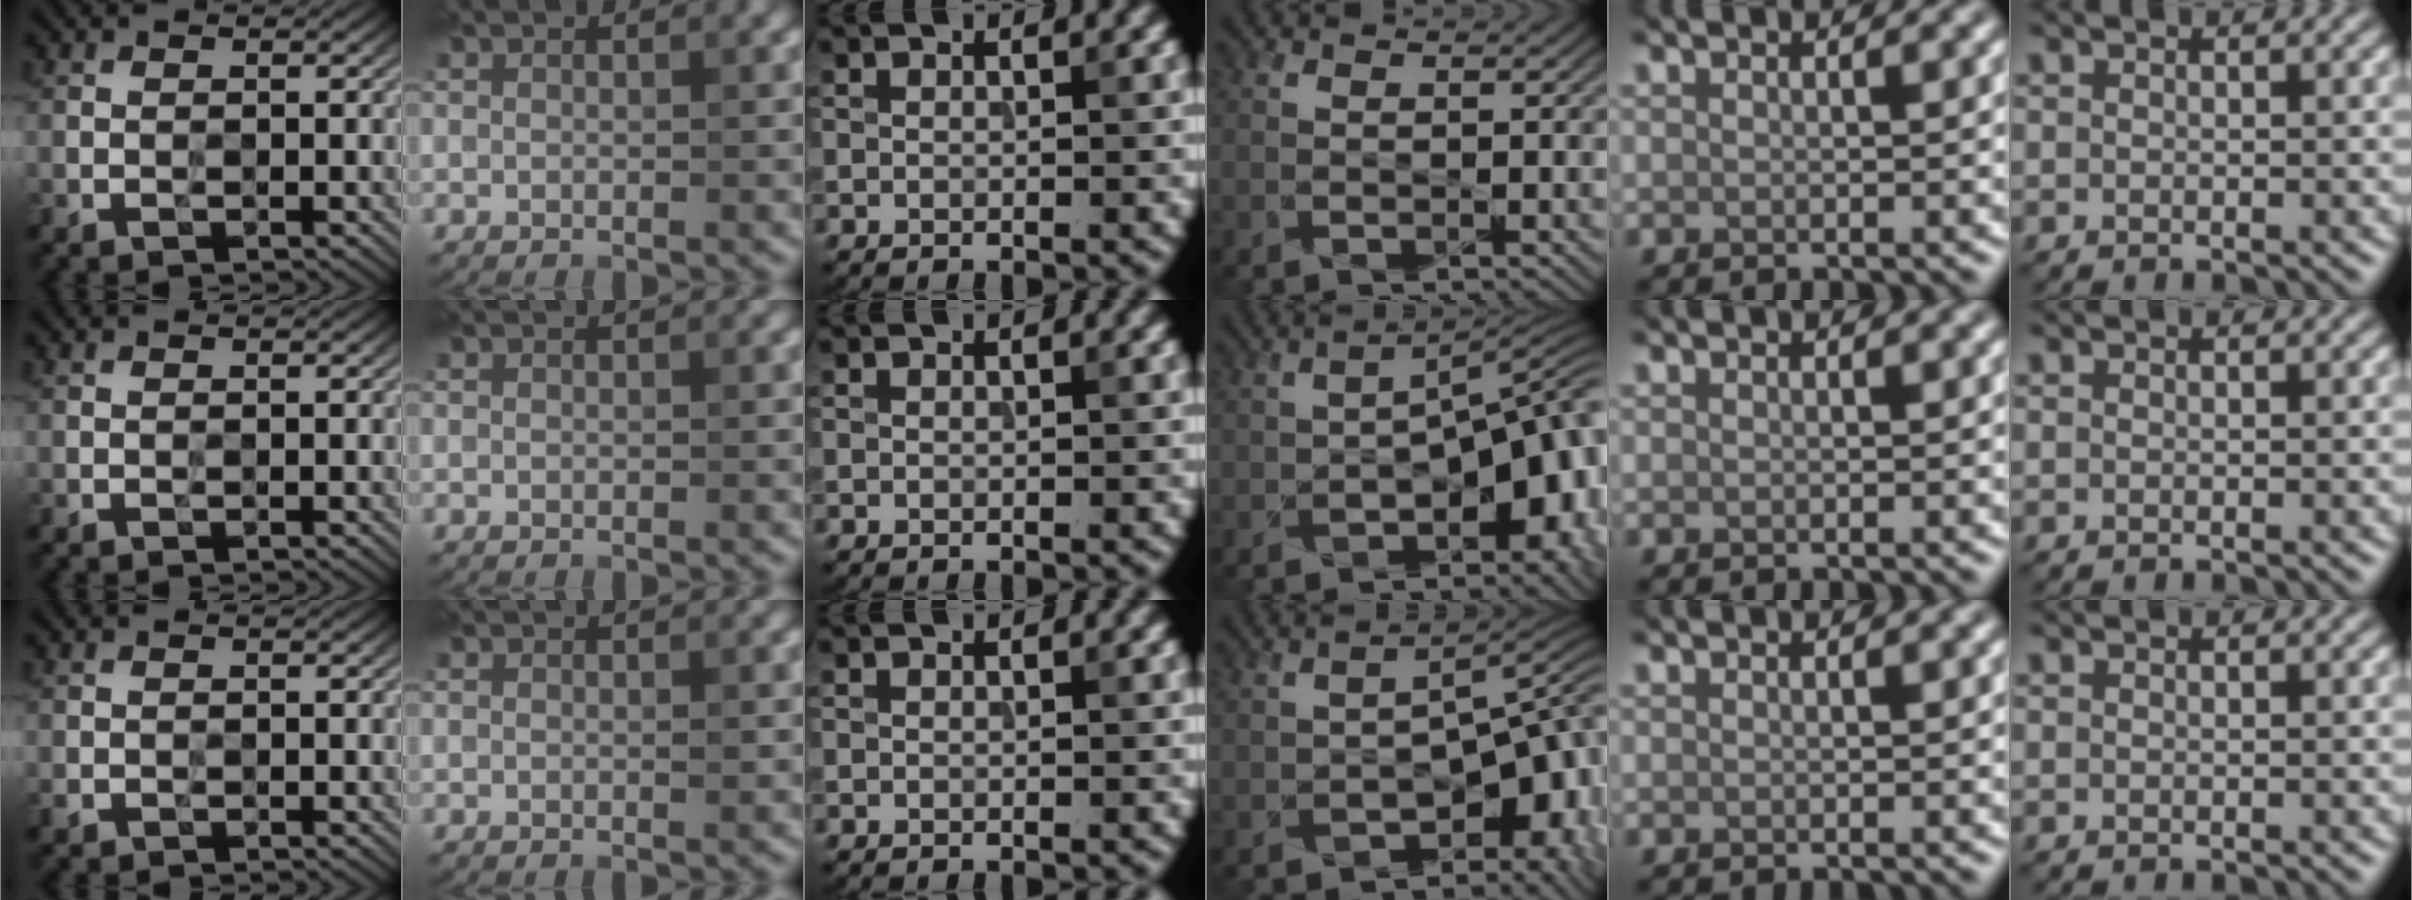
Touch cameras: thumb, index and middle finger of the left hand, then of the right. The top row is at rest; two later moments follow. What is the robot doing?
{"motion": "wipe", "object": "compact mirror"}